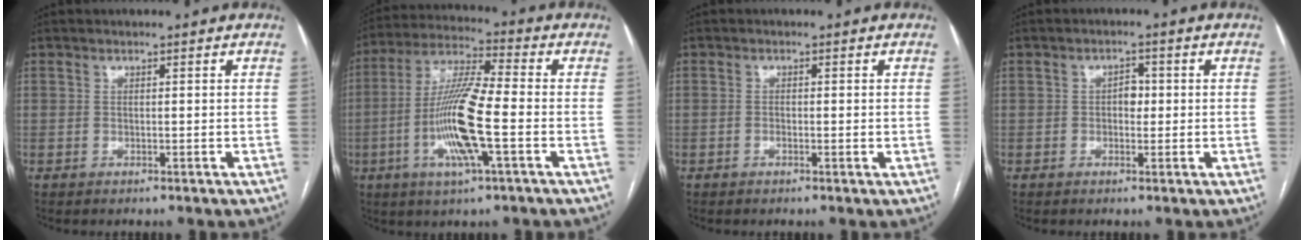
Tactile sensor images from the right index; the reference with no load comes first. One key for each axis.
{"total": 13.5, "fx": -3.4, "fy": 1.1, "fz": 13.1, "tx": -0.263, "ty": -0.005, "tz": -0.068}
{"total": 1.6, "fx": -0.3, "fy": 0.4, "fz": 1.5, "tx": -0.026, "ty": -0.001, "tz": -0.004}
{"total": 2.0, "fx": 0.0, "fy": 1.3, "fz": 1.5, "tx": -0.022, "ty": 0.007, "tz": 0.000}